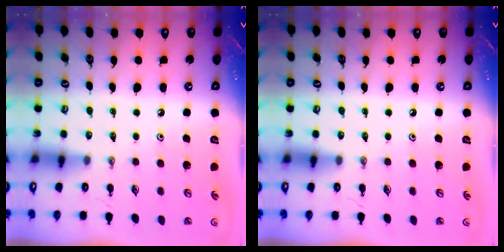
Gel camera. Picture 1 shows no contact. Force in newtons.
{"total": 0.0}